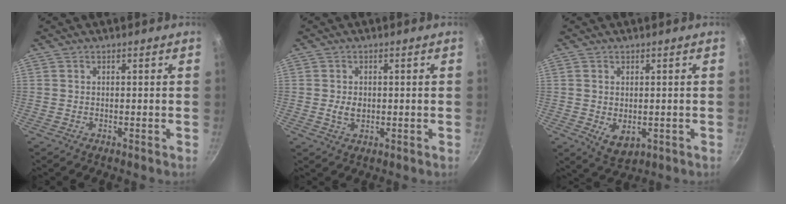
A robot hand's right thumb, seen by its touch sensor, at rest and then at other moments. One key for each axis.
{"total": 3.0, "fx": -0.1, "fy": 2.1, "fz": 2.1, "tx": -0.029, "ty": -0.001, "tz": 0.000}
{"total": 5.1, "fx": -0.4, "fy": 3.3, "fz": 3.8, "tx": -0.060, "ty": -0.016, "tz": 0.002}